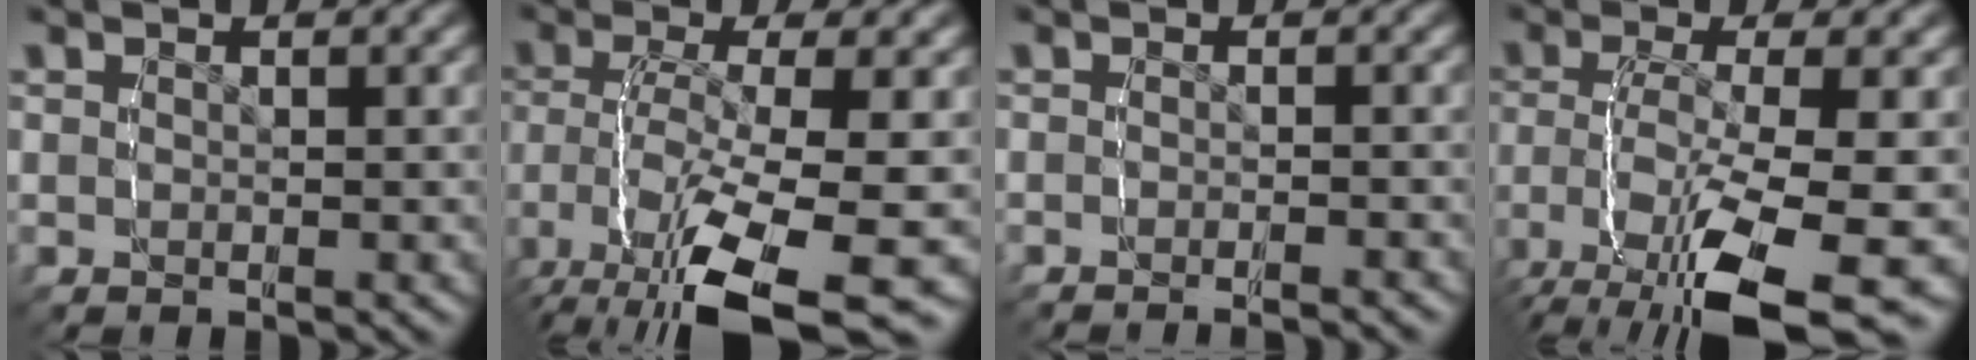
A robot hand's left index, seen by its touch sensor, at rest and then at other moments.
{"total": 8.1, "force": [-4.0, 2.3, 6.6], "torque": [-0.112, -0.020, -0.046]}
{"total": 2.0, "force": [-1.9, 0.1, 0.6], "torque": [-0.011, -0.002, -0.030]}
{"total": 7.9, "force": [-3.2, 2.7, 6.7], "torque": [-0.119, -0.017, -0.035]}